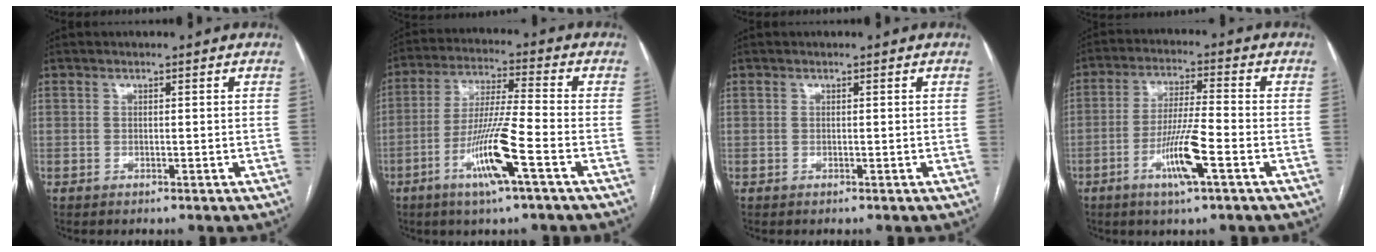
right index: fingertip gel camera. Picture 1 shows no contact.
{"total": 11.3, "force": [-4.9, -0.2, 10.1], "torque": [-0.197, -0.008, -0.093]}
{"total": 0.0}
{"total": 8.7, "force": [-3.6, 0.2, 7.9], "torque": [-0.152, -0.006, -0.065]}